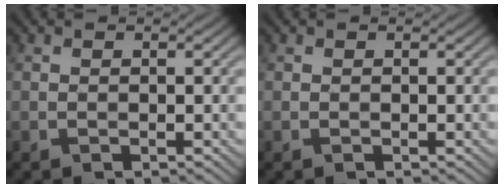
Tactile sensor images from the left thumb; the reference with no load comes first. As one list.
[{"total": 0.0}]